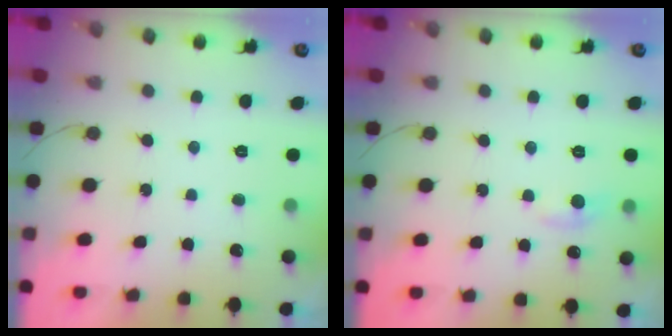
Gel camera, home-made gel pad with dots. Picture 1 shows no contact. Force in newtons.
{"total": 5.9, "press": 5.8, "slide": 0.8}